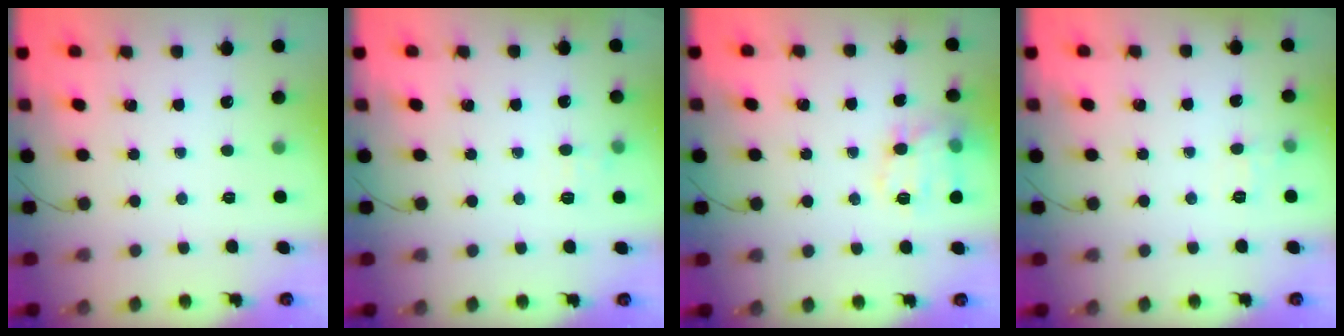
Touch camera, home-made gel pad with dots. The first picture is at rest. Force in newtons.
{"total": 6.1, "press": 5.8, "slide": 1.9}
{"total": 12.7, "press": 12.7, "slide": 0.5}
{"total": 6.2, "press": 5.9, "slide": 1.8}